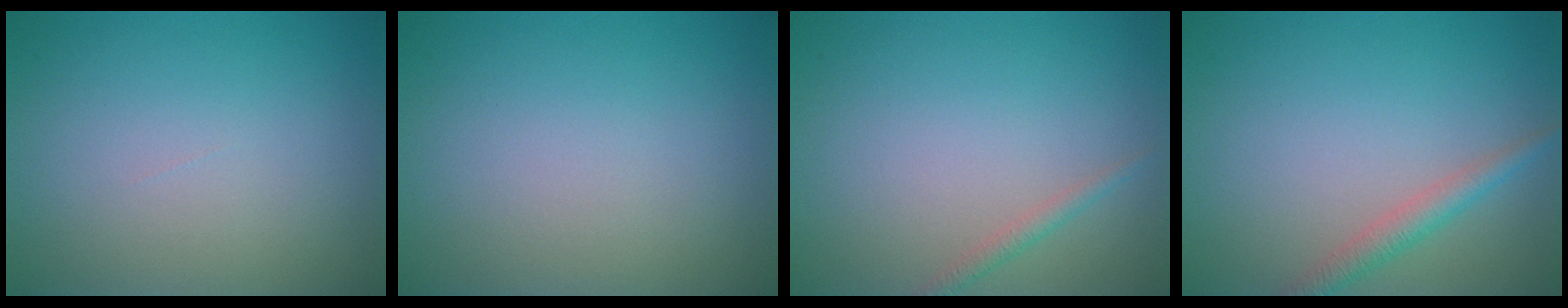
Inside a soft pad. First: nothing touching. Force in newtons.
{"total": 0.0}
{"total": 1.0, "press": 1.0, "slide": 0.0}
{"total": 2.1, "press": 2.1, "slide": 0.0}